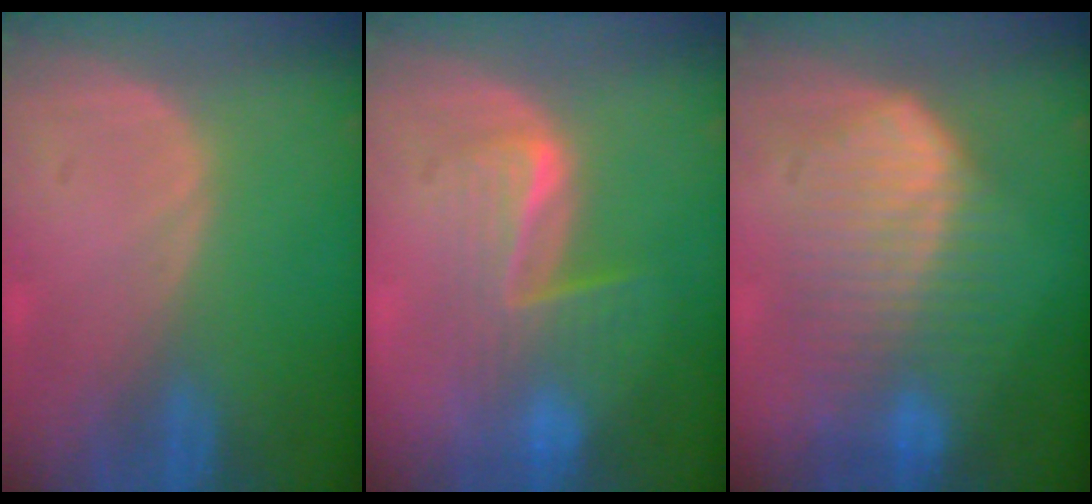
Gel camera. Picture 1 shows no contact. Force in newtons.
{"total": 6.2, "press": 6.1, "slide": 1.5}
{"total": 9.5, "press": 9.5, "slide": 0.7}